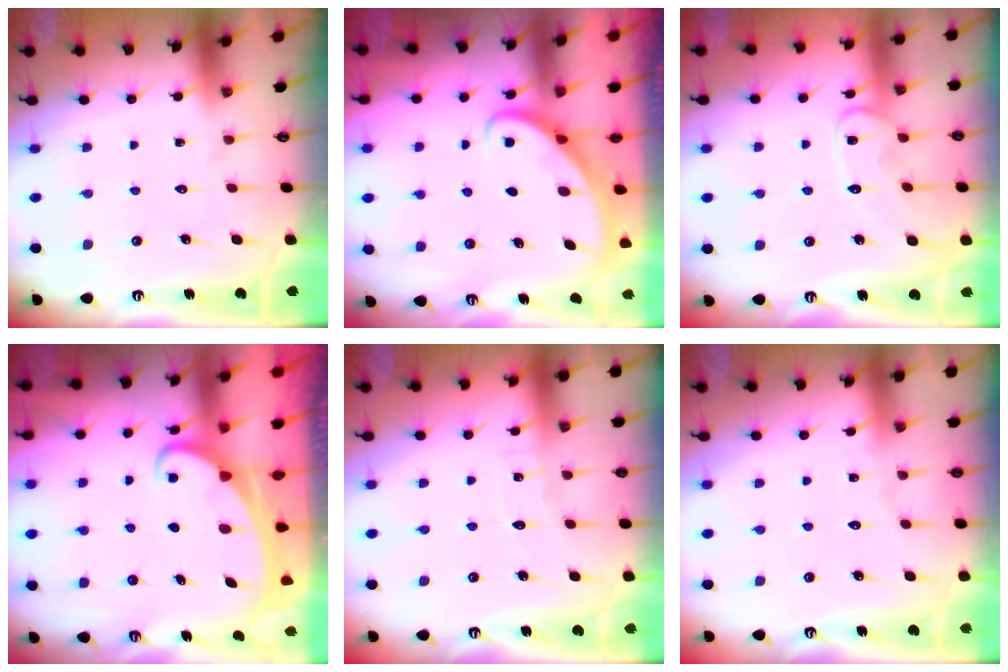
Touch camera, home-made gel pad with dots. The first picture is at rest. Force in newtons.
{"total": 2.8, "press": 2.8, "slide": 0.2}
{"total": 11.1, "press": 11.1, "slide": 0.8}
{"total": 2.2, "press": 2.2, "slide": 0.2}
{"total": 3.1, "press": 3.1, "slide": 0.4}
{"total": 3.1, "press": 3.1, "slide": 0.4}